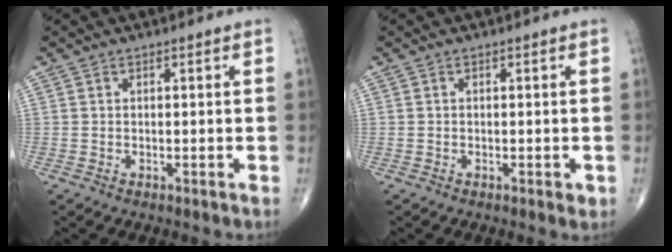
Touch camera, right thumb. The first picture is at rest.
{"total": 1.1, "force": [-0.3, 0.6, 0.9], "torque": [-0.012, -0.002, -0.006]}